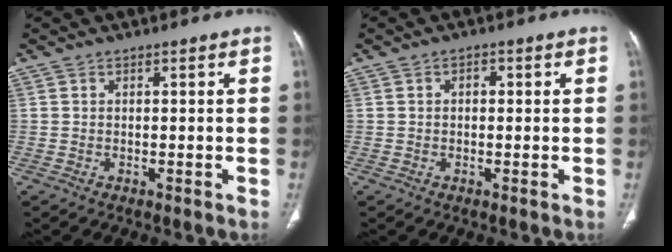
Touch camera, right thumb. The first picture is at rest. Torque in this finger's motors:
{"motor_torque": [-0.57, 0.32, -0.17, 0.01, 0.04]}